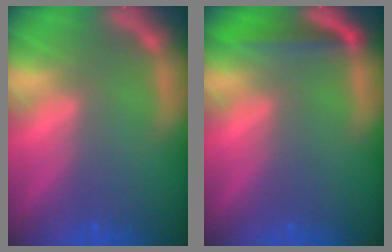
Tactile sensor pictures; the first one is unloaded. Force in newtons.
{"total": 3.0}